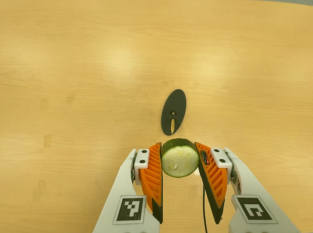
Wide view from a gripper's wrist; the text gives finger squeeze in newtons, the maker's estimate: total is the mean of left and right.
{"total": 11.4, "left": 10.9, "right": 11.8}